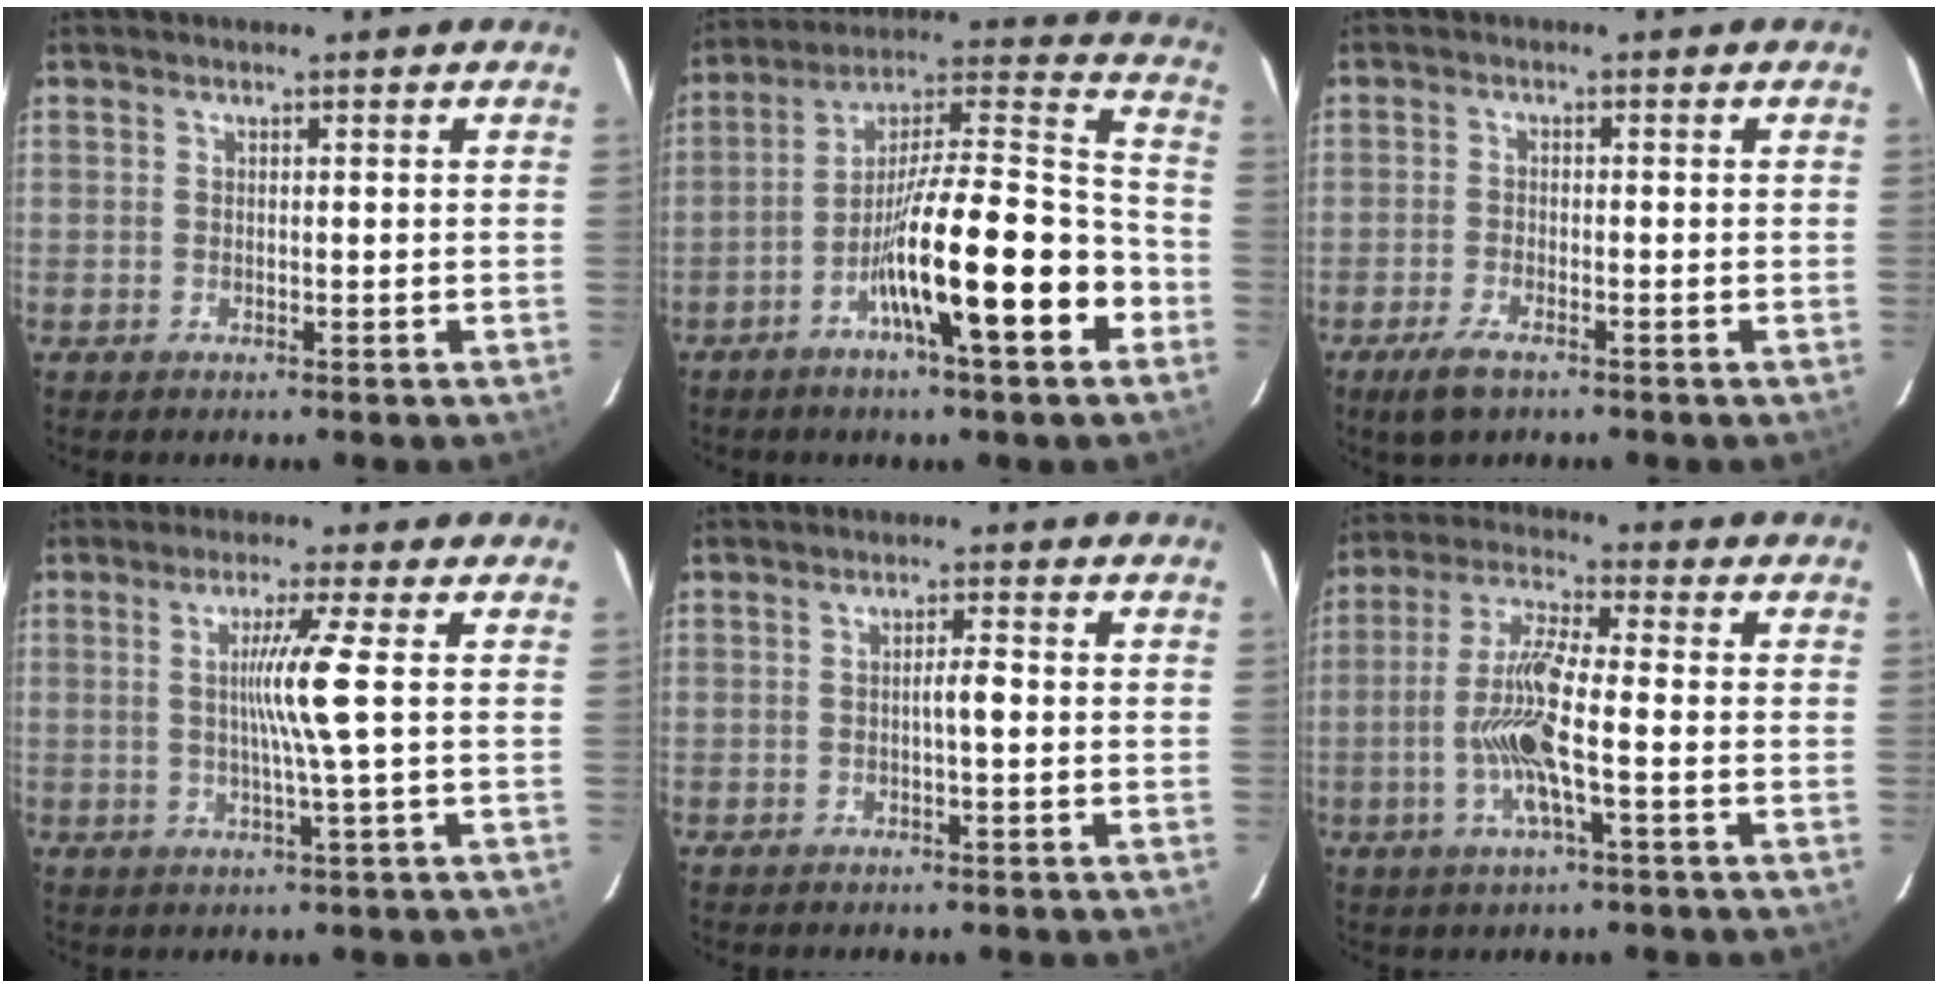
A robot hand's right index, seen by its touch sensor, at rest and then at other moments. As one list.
[{"total": 18.1, "force": [-7.3, 1.8, 16.4], "torque": [-0.271, 0.003, -0.122]}, {"total": 4.1, "force": [-2.7, 1.2, 2.8], "torque": [-0.066, -0.006, -0.045]}, {"total": 5.9, "force": [0.5, -2.0, 5.6], "torque": [-0.106, -0.008, 0.012]}, {"total": 1.9, "force": [-0.3, 0.1, 1.9], "torque": [-0.030, 0.003, -0.006]}, {"total": 10.3, "force": [-2.3, 0.9, 10.0], "torque": [-0.201, -0.001, -0.050]}]